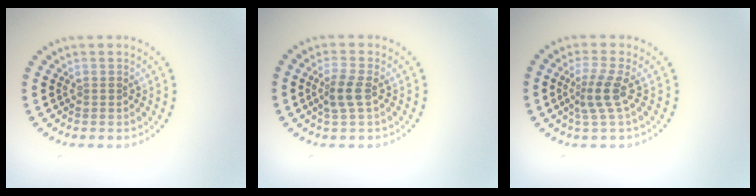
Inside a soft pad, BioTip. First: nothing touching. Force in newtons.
{"total": 2.1, "press": 1.9, "slide": 0.7}
{"total": 2.6, "press": 1.8, "slide": 1.9}